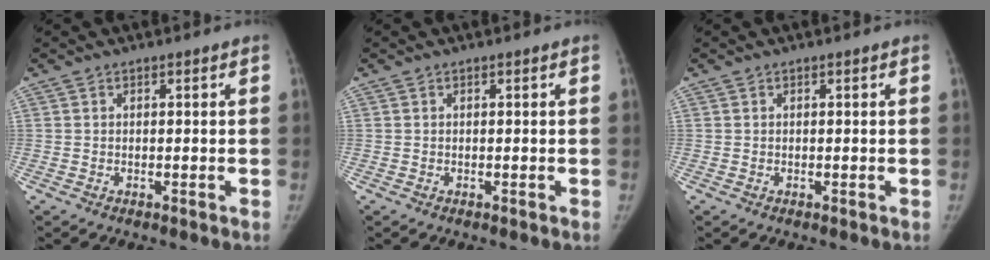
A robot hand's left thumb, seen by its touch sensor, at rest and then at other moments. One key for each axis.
{"total": 0.0}
{"total": 0.0}